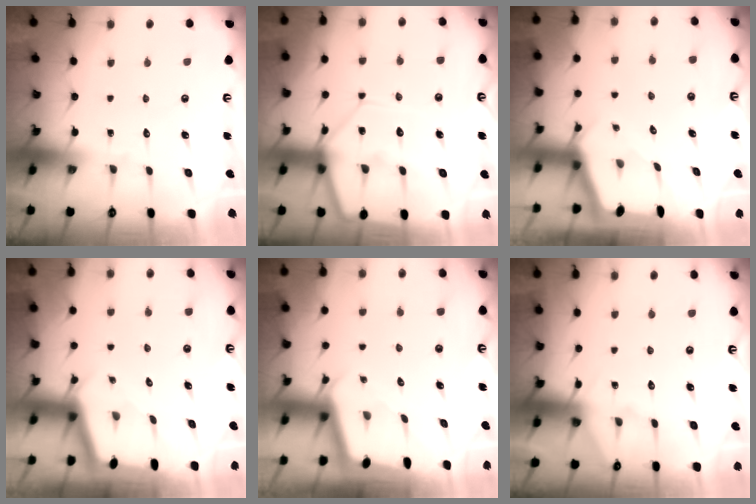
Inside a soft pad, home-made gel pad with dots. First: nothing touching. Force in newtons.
{"total": 12.5, "press": 12.5, "slide": 0.9}
{"total": 1.9, "press": 1.9, "slide": 0.1}
{"total": 2.1, "press": 2.1, "slide": 0.1}
{"total": 2.1, "press": 2.1, "slide": 0.1}
{"total": 4.7, "press": 4.7, "slide": 0.6}